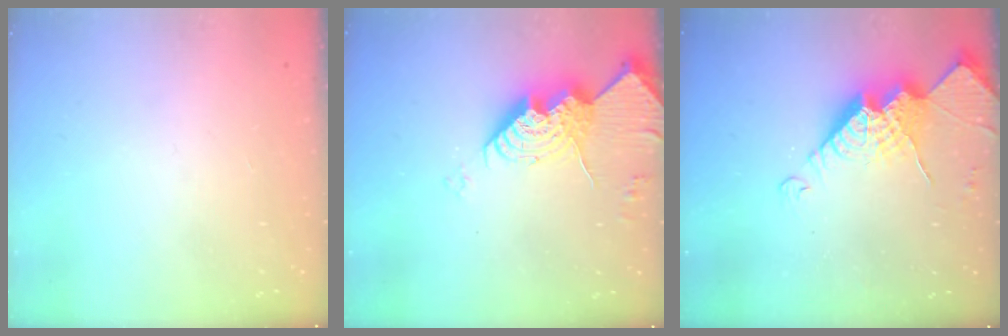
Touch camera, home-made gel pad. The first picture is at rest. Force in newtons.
{"total": 15.6, "press": 15.5, "slide": 1.5}
{"total": 16.0, "press": 16.0, "slide": 1.5}